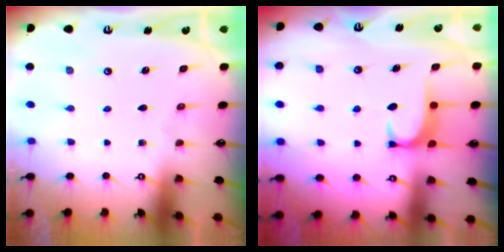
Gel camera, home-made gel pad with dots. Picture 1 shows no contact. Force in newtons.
{"total": 1.6, "press": 1.6, "slide": 0.5}